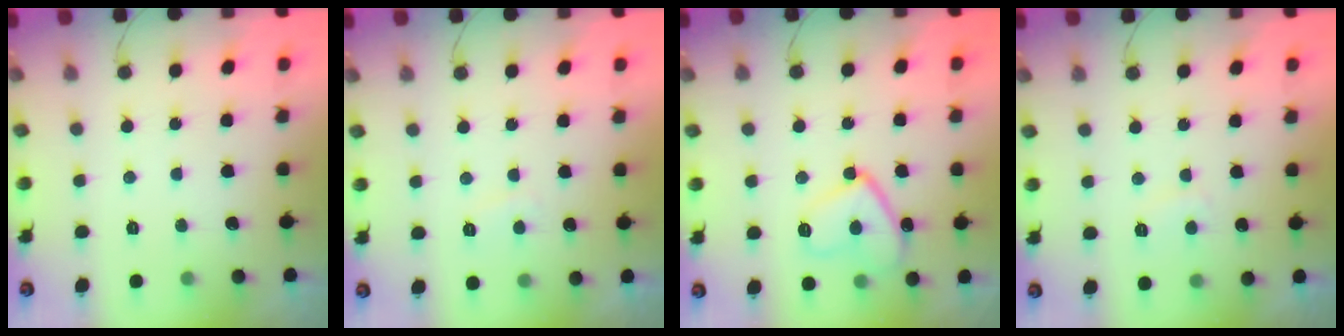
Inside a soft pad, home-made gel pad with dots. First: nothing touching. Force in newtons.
{"total": 2.0, "press": 1.9, "slide": 0.6}
{"total": 12.3, "press": 12.3, "slide": 1.0}
{"total": 2.6, "press": 2.5, "slide": 0.7}